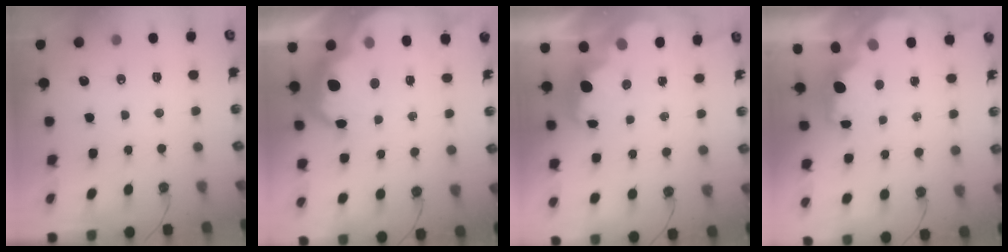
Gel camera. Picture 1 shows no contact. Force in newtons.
{"total": 11.2, "press": 11.2, "slide": 0.9}
{"total": 2.6, "press": 2.6, "slide": 0.5}
{"total": 1.8, "press": 1.7, "slide": 0.6}